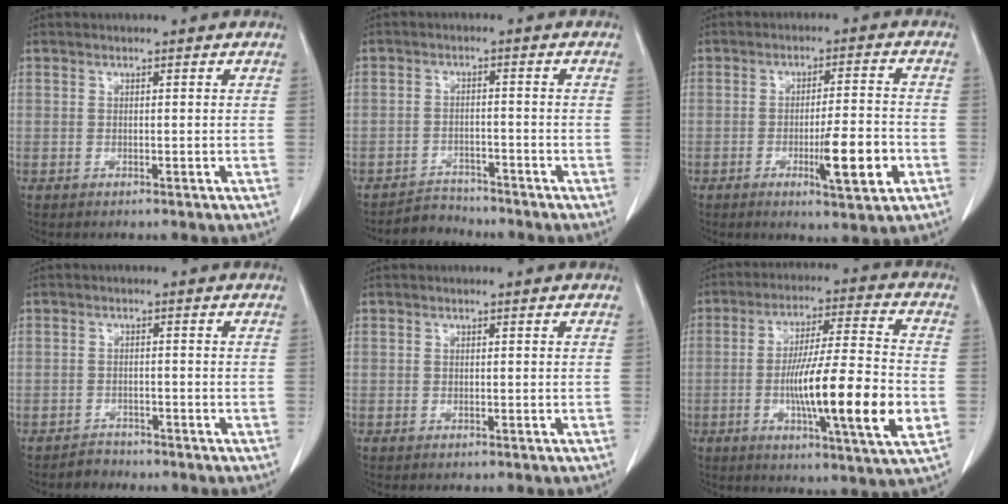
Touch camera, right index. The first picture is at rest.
{"total": 3.4, "force": [-3.1, 0.8, -1.0], "torque": [0.018, -0.004, -0.053]}
{"total": 8.4, "force": [-3.0, 0.8, 7.8], "torque": [-0.118, -0.010, -0.043]}
{"total": 1.8, "force": [-1.6, 0.7, -0.5], "torque": [0.011, 0.000, -0.029]}
{"total": 0.0}
{"total": 17.6, "force": [-3.6, 0.7, 17.2], "torque": [-0.282, -0.013, -0.062]}